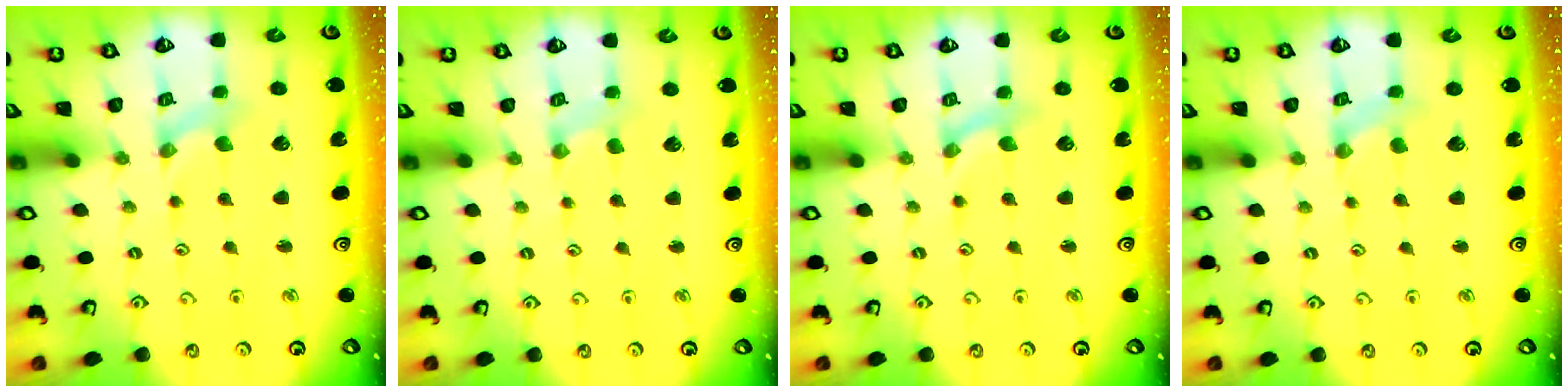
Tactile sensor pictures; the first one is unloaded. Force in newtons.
{"total": 0.0}
{"total": 0.0}
{"total": 0.0}